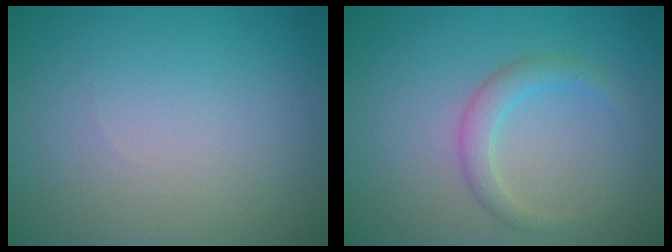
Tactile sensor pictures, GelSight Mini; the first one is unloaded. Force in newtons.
{"total": 2.0, "press": 2.0, "slide": 0.2}